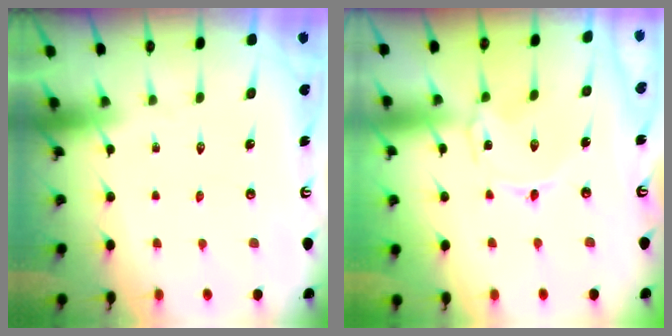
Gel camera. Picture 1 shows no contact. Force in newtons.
{"total": 1.5, "press": 1.5, "slide": 0.3}